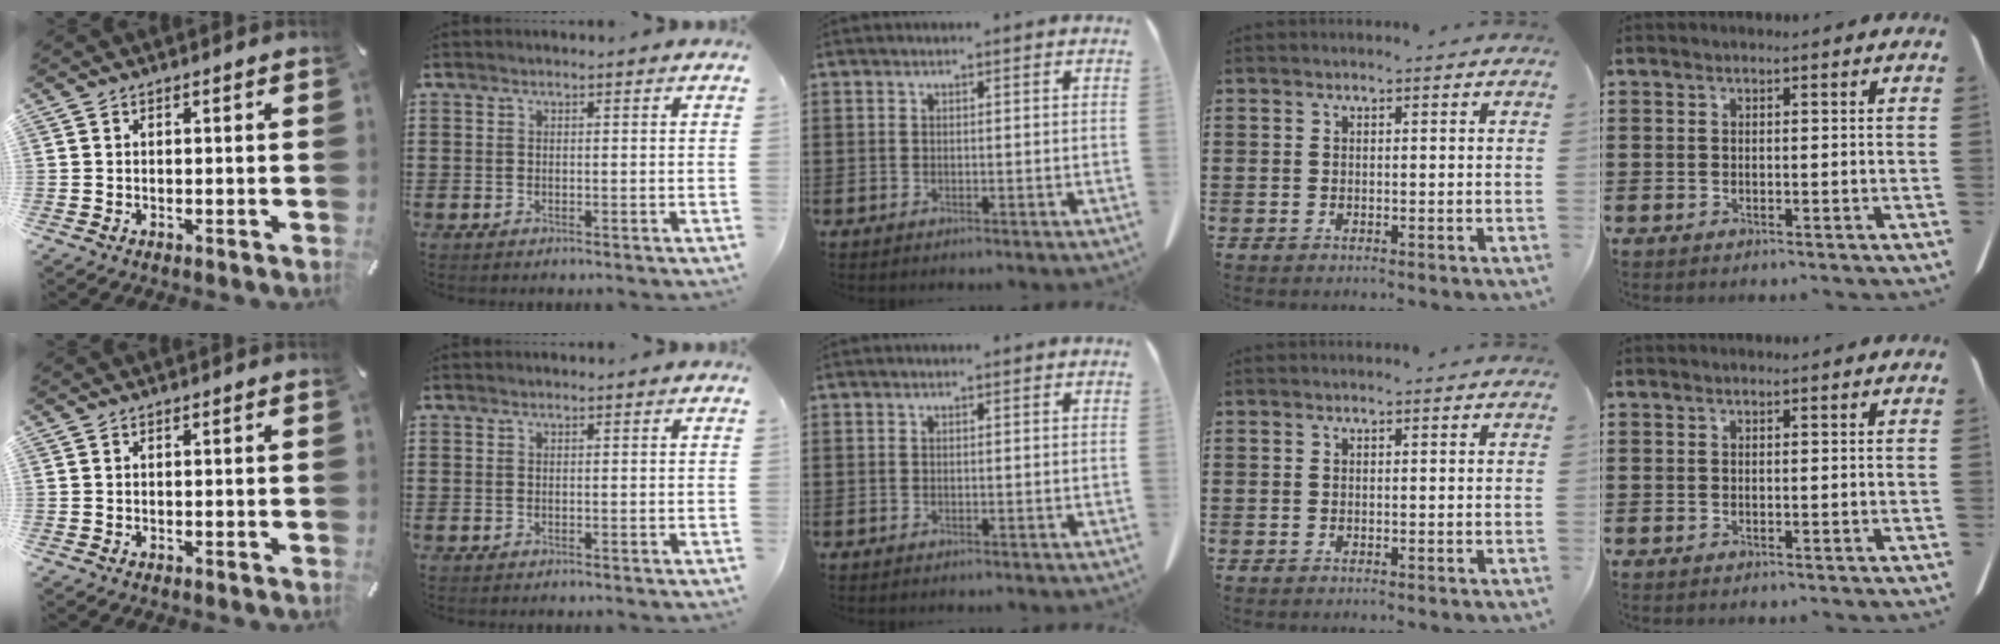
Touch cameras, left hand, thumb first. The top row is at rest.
{}